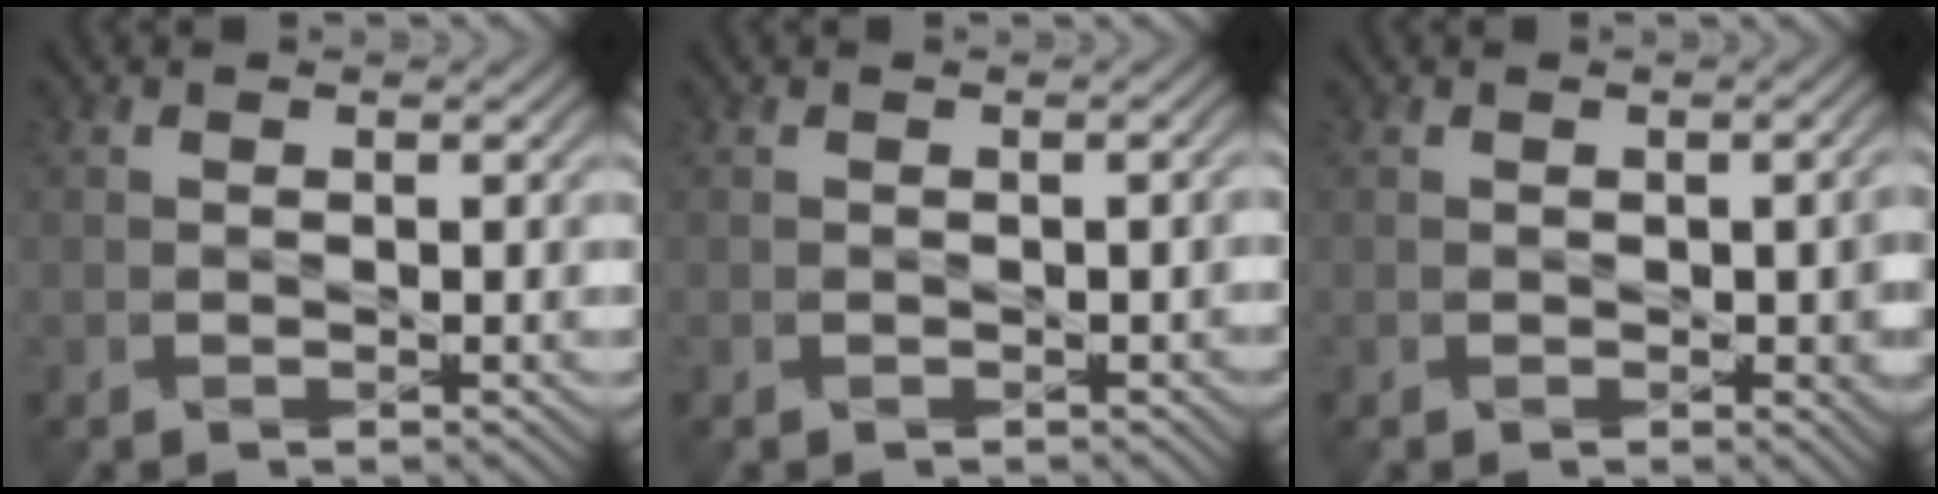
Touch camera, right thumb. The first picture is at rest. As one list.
[{"total": 1.0, "force": [-0.3, 0.4, 0.9], "torque": [-0.014, 0.001, -0.001]}, {"total": 3.6, "force": [-0.5, 2.0, 3.0], "torque": [-0.036, -0.008, 0.002]}]